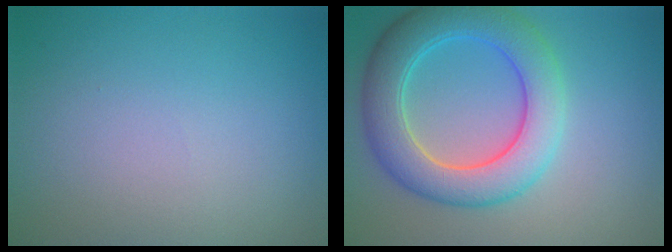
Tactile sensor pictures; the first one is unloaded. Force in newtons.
{"total": 6.9, "press": 6.9, "slide": 0.2}